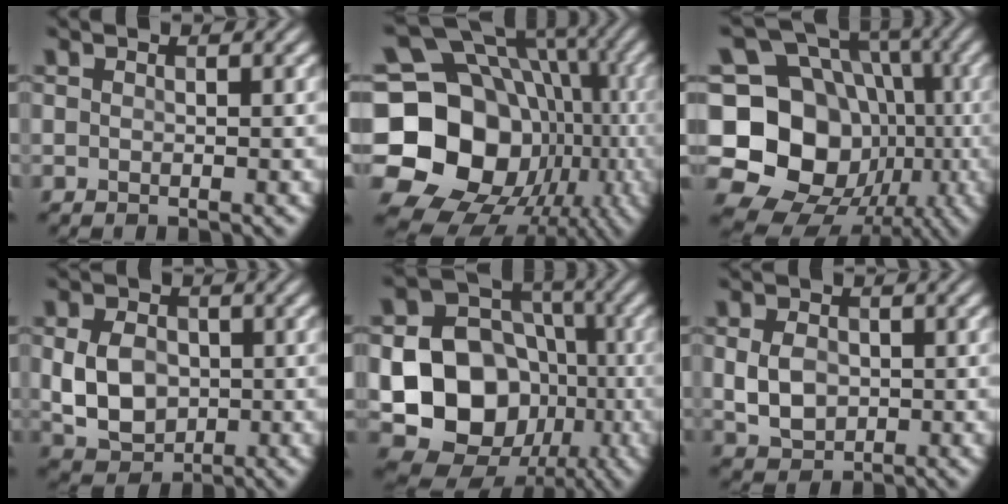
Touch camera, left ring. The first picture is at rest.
{"total": 20.3, "force": [-2.6, 17.4, 10.1], "torque": [-0.169, -0.003, -0.059]}
{"total": 18.2, "force": [-2.4, 15.8, 8.7], "torque": [-0.171, 0.010, -0.048]}
{"total": 5.6, "force": [-0.2, 4.2, 3.7], "torque": [-0.080, -0.005, -0.003]}
{"total": 16.3, "force": [-3.1, 13.9, 7.9], "torque": [-0.150, -0.018, -0.067]}
{"total": 3.6, "force": [0.0, 2.8, 2.3], "torque": [-0.053, -0.003, -0.001]}